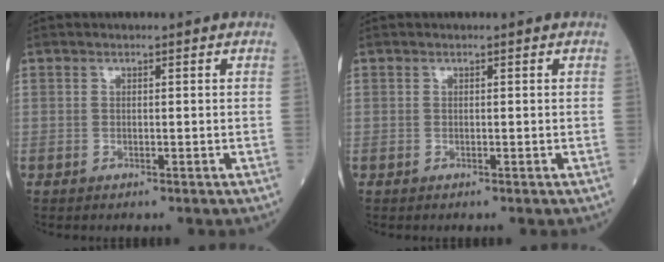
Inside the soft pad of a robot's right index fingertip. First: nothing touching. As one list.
[{"total": 0.0}]